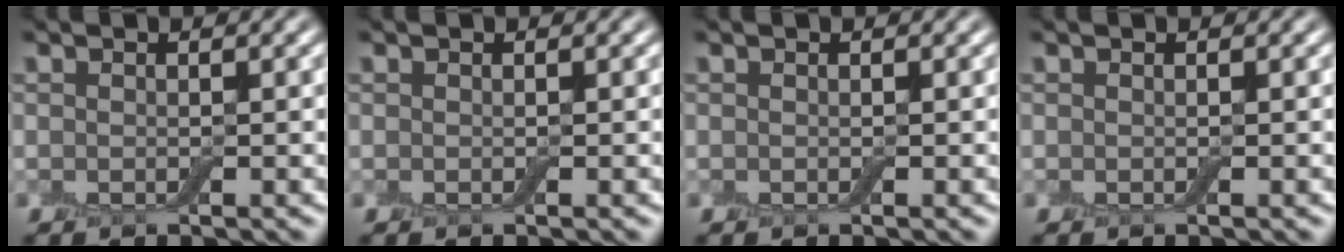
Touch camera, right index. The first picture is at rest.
{"total": 0.0}
{"total": 0.0}
{"total": 0.0}